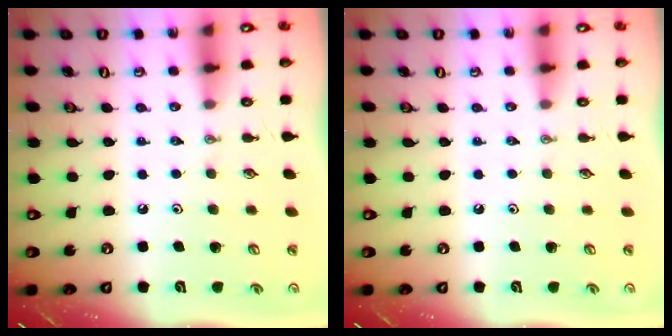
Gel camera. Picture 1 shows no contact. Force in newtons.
{"total": 0.0}